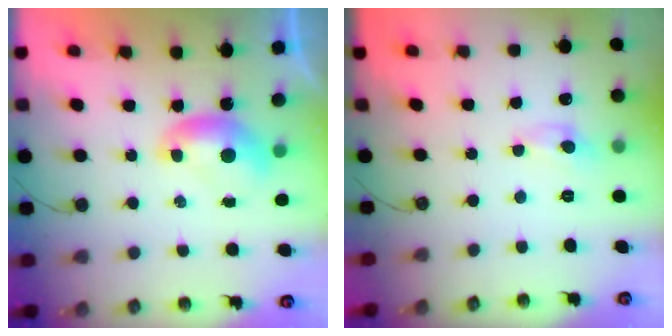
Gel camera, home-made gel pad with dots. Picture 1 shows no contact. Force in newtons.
{"total": 0.0}